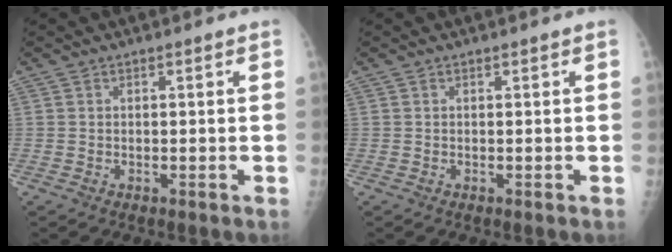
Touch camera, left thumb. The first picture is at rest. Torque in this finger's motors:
{"motor_torque": [0.01, 0.00, 0.03, -0.03, 0.01]}